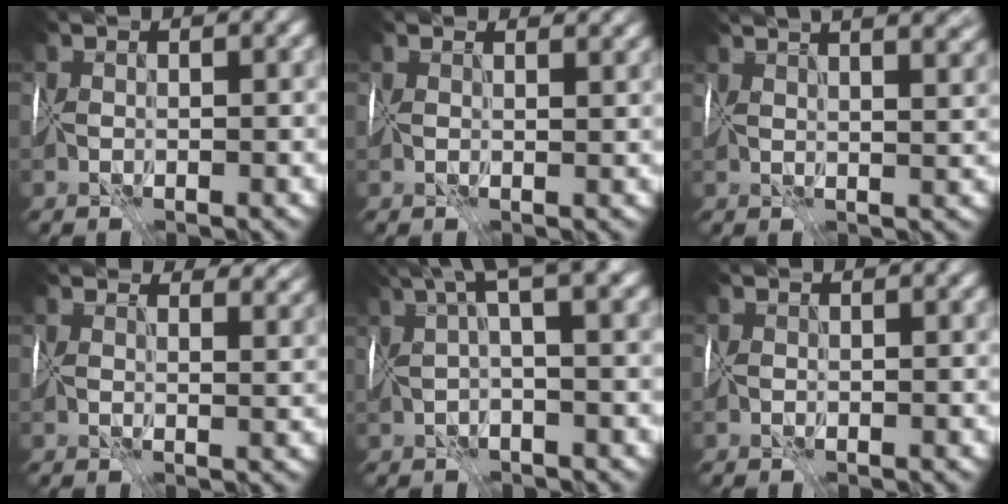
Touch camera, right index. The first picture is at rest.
{"total": 3.4, "force": [2.1, 2.0, 1.7], "torque": [-0.025, 0.005, 0.033]}
{"total": 11.8, "force": [7.6, 4.6, 7.8], "torque": [-0.097, 0.066, 0.094]}
{"total": 7.2, "force": [5.0, 3.7, 3.6], "torque": [-0.061, 0.018, 0.081]}
{"total": 5.6, "force": [3.1, 0.4, 4.6], "torque": [-0.083, 0.016, 0.057]}
{"total": 0.0}